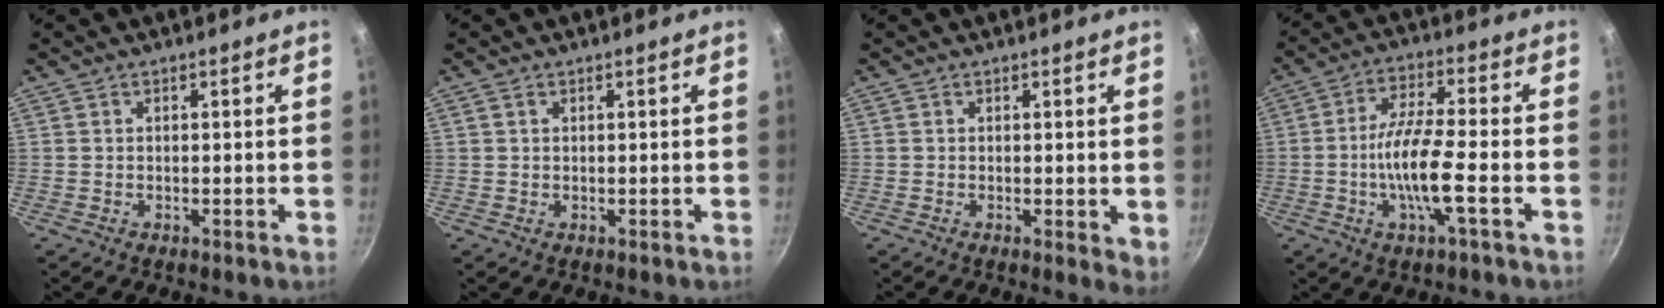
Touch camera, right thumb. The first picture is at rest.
{"total": 0.7, "force": [0.4, 0.4, 0.4], "torque": [-0.007, 0.000, 0.009]}
{"total": 2.7, "force": [0.3, 1.1, 2.4], "torque": [-0.027, -0.007, 0.004]}
{"total": 10.1, "force": [-2.9, 1.7, 9.5], "torque": [-0.187, 0.022, -0.061]}